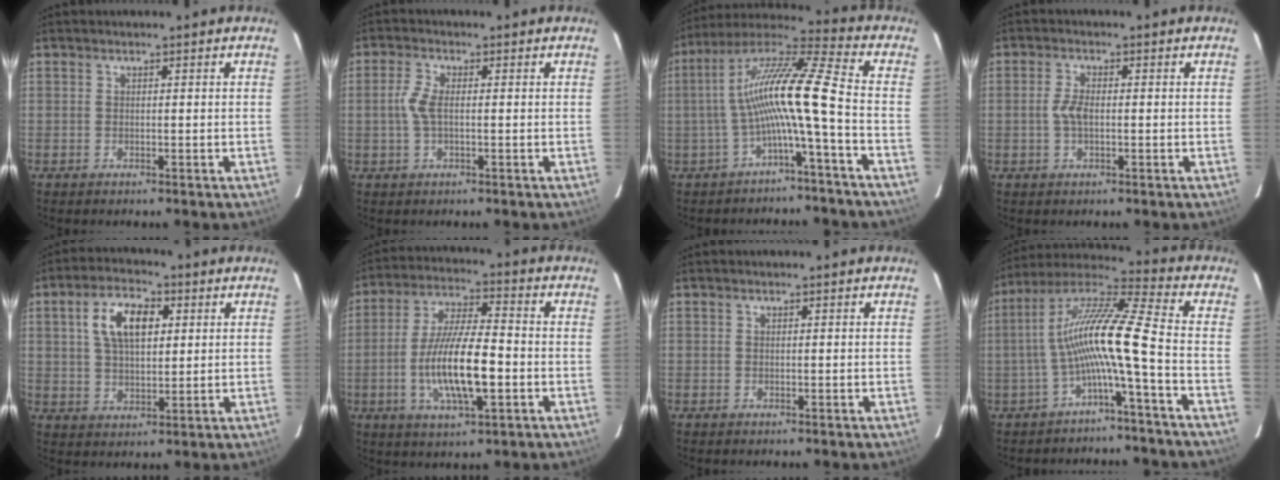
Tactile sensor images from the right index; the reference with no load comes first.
{"total": 3.7, "force": [-0.2, 1.4, 3.5], "torque": [-0.079, 0.004, -0.002]}
{"total": 13.0, "force": [-3.2, -0.5, 12.6], "torque": [-0.237, 0.013, -0.062]}
{"total": 2.9, "force": [-0.4, 1.3, 2.6], "torque": [-0.057, 0.002, -0.007]}
{"total": 9.6, "force": [2.9, 5.0, 7.6], "torque": [-0.142, 0.019, 0.053]}
{"total": 14.3, "force": [-3.3, 3.6, 13.4], "torque": [-0.264, -0.009, -0.058]}
{"total": 0.6, "force": [0.0, -0.5, -0.5], "torque": [0.005, 0.000, 0.000]}
{"total": 12.5, "force": [-3.5, -0.4, 12.0], "torque": [-0.231, 0.014, -0.070]}